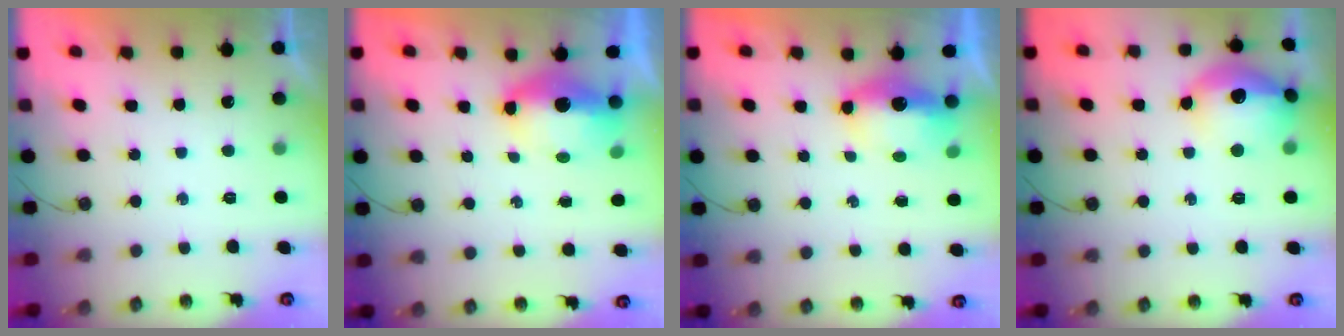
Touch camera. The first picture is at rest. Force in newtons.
{"total": 7.1, "press": 7.0, "slide": 0.8}
{"total": 11.3, "press": 8.6, "slide": 7.3}
{"total": 16.0, "press": 15.9, "slide": 1.3}